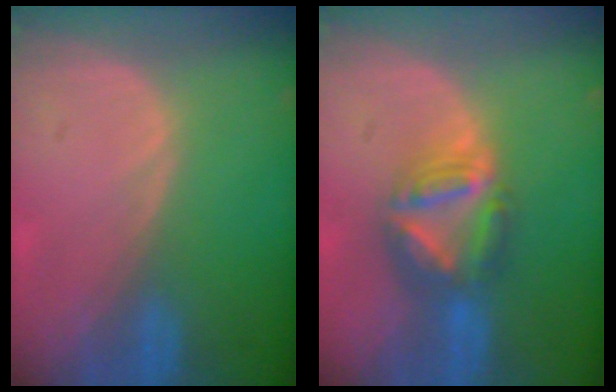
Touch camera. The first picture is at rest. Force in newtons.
{"total": 7.7, "press": 6.6, "slide": 4.0}